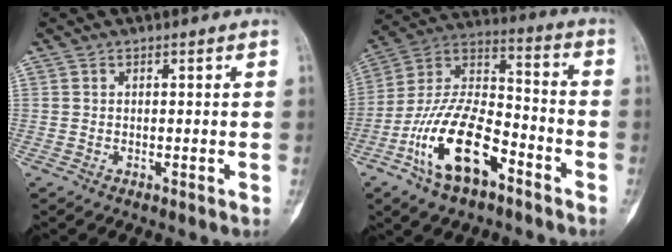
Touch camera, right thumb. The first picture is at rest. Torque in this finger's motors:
{"motor_torque": [0.41, 0.67, 1.91, -0.86, 0.22]}